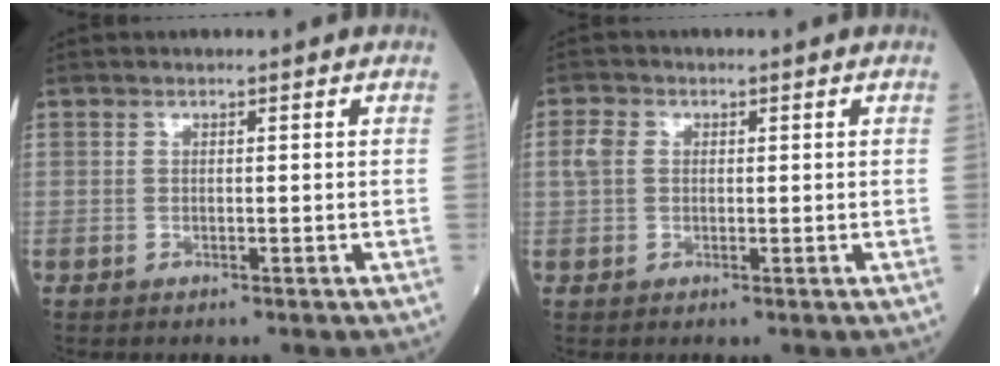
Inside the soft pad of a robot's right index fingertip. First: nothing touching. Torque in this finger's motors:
{"motor_torque": [0.24, 0.04, 0.02, 0.05]}